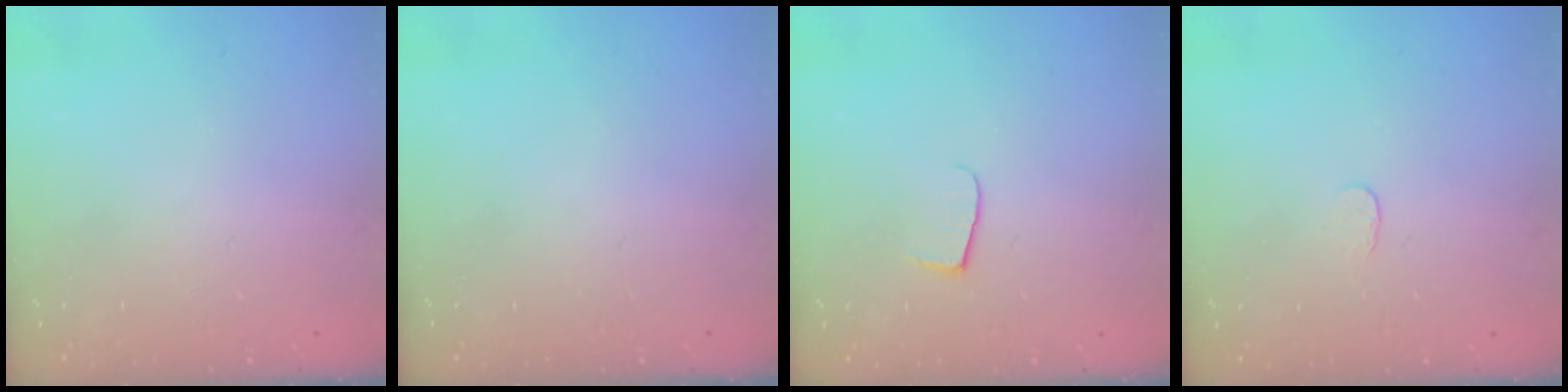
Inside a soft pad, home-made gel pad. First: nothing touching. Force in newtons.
{"total": 0.0}
{"total": 5.3, "press": 5.2, "slide": 0.4}
{"total": 2.6, "press": 2.6, "slide": 0.2}